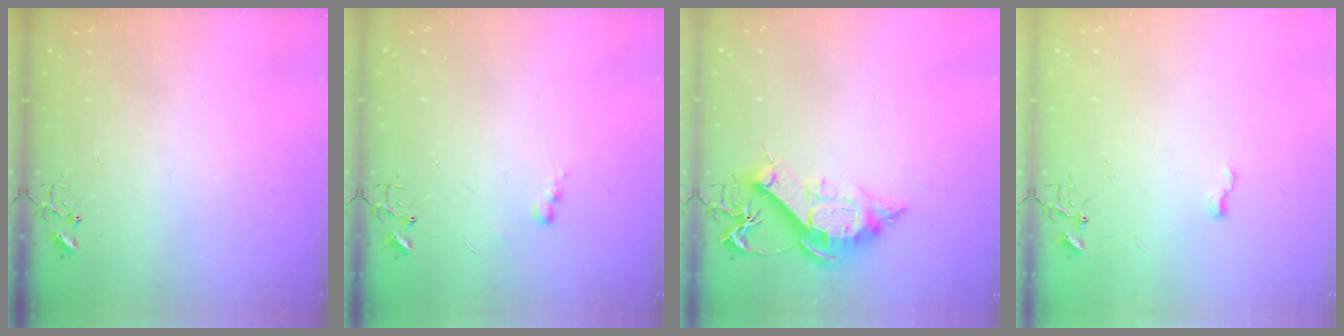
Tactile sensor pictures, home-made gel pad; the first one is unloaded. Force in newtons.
{"total": 3.5, "press": 3.4, "slide": 0.5}
{"total": 11.6, "press": 11.5, "slide": 0.8}
{"total": 4.6, "press": 4.6, "slide": 0.6}